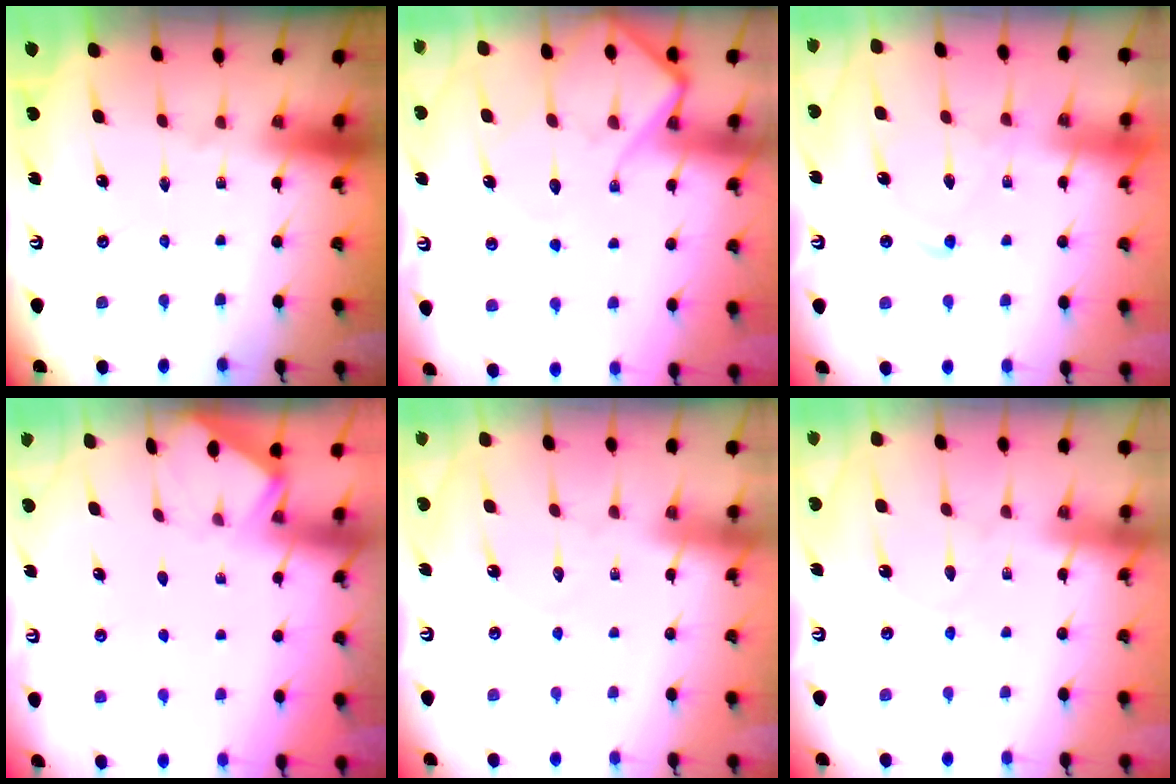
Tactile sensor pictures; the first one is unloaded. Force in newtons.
{"total": 11.8, "press": 11.8, "slide": 1.1}
{"total": 11.2, "press": 11.1, "slide": 1.0}
{"total": 1.6, "press": 1.6, "slide": 0.1}
{"total": 3.2, "press": 3.2, "slide": 0.2}
{"total": 4.9, "press": 4.8, "slide": 0.6}